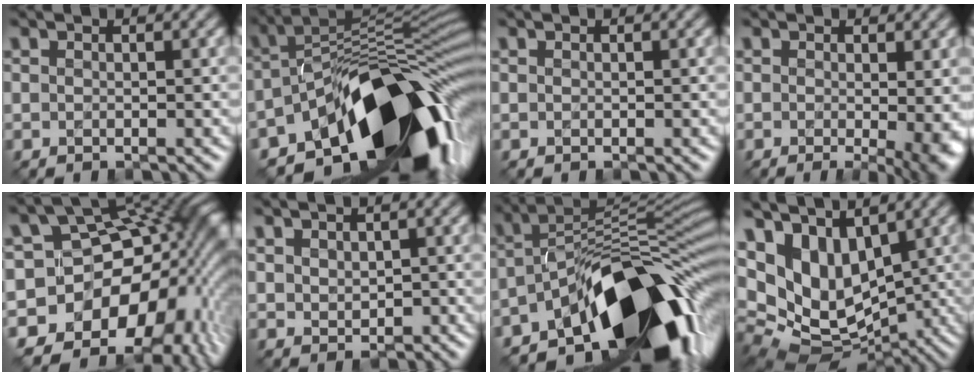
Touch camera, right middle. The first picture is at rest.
{"total": 17.6, "force": [-7.9, 8.0, 13.5], "torque": [-0.198, 0.002, -0.134]}
{"total": 0.0}
{"total": 6.8, "force": [-0.7, 2.5, 6.3], "torque": [-0.055, -0.010, -0.005]}
{"total": 14.1, "force": [-4.7, 10.7, 7.9], "torque": [-0.108, -0.021, -0.072]}
{"total": 1.3, "force": [0.9, 0.9, 0.2], "torque": [-0.008, -0.001, 0.025]}
{"total": 16.0, "force": [-8.2, 7.0, 11.8], "torque": [-0.172, 0.014, -0.140]}
{"total": 11.5, "force": [3.9, 7.9, 7.3], "torque": [-0.163, 0.013, 0.099]}